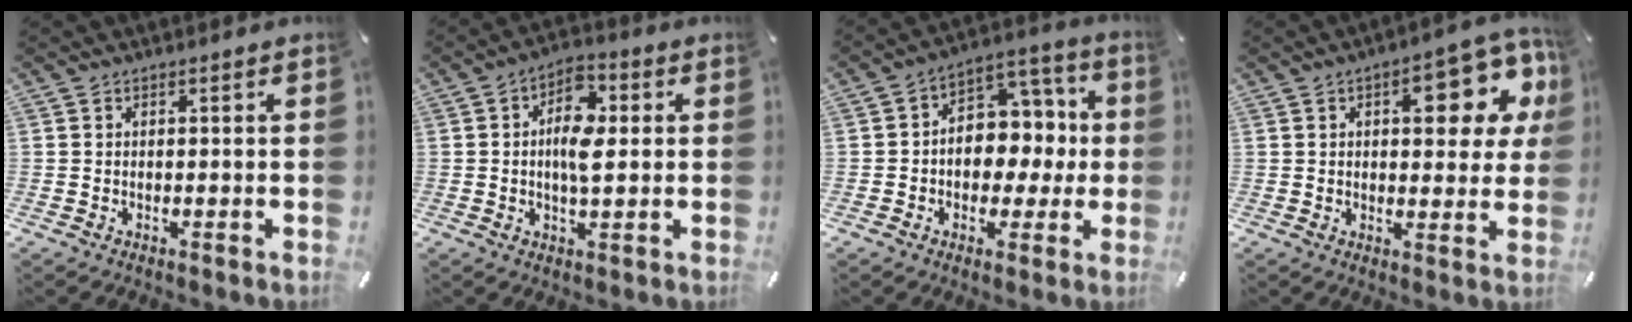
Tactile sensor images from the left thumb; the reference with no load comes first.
{"total": 8.8, "force": [0.8, 4.5, 7.6], "torque": [-0.124, 0.005, 0.008]}
{"total": 9.9, "force": [-0.9, 8.6, 4.9], "torque": [-0.056, 0.004, -0.014]}
{"total": 15.9, "force": [5.6, 7.1, 13.1], "torque": [-0.155, -0.022, 0.086]}